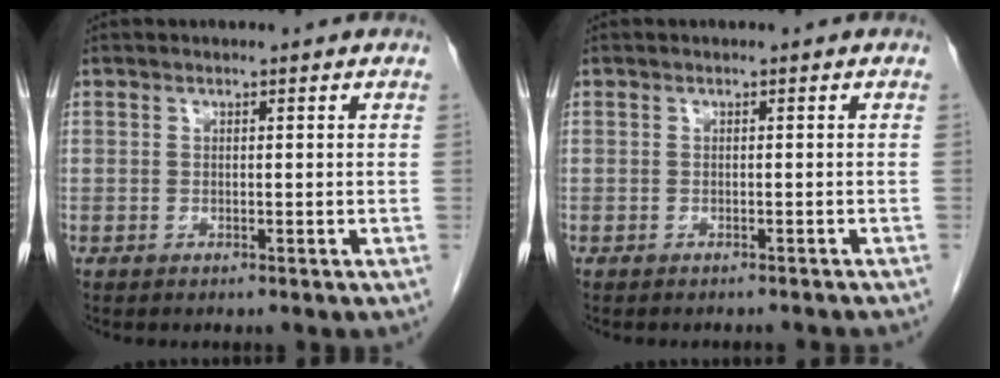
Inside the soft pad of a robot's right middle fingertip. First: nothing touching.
{"total": 4.1, "force": [-3.9, 0.7, 1.1], "torque": [-0.017, -0.010, -0.043]}